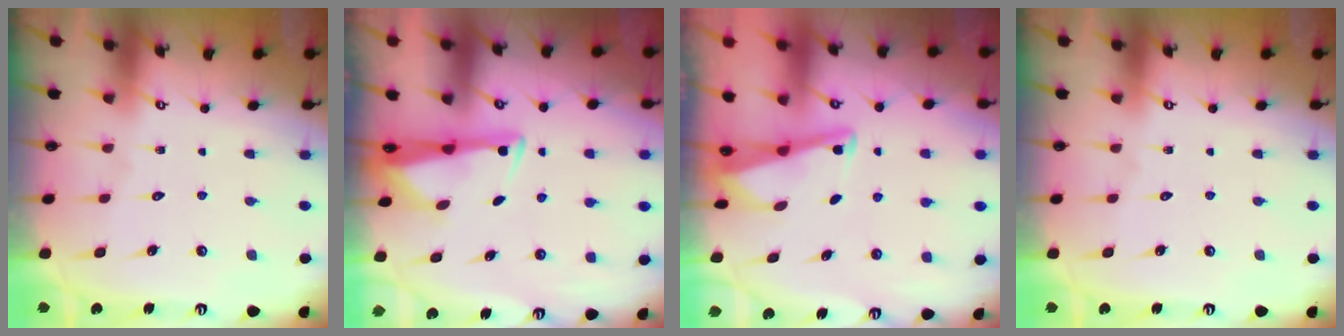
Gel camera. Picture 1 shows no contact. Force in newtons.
{"total": 2.9, "press": 2.8, "slide": 0.9}
{"total": 2.9, "press": 2.9, "slide": 0.4}
{"total": 0.0}